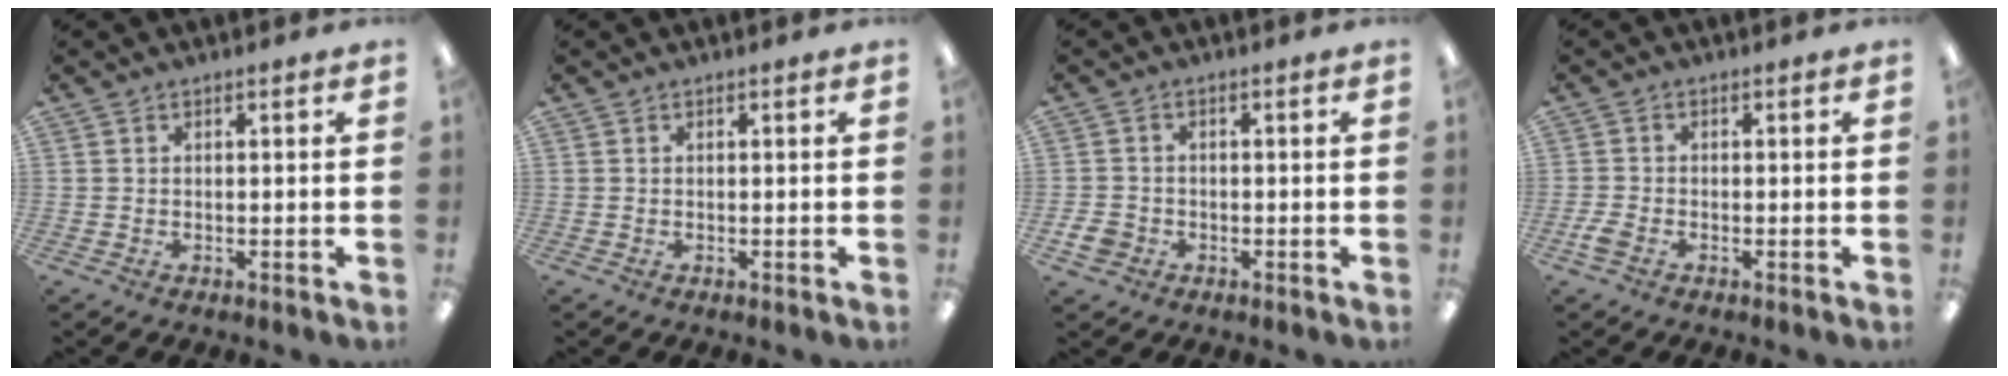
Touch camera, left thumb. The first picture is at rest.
{"total": 0.0}
{"total": 3.6, "force": [-1.5, 3.0, 1.3], "torque": [-0.026, 0.006, -0.028]}
{"total": 2.4, "force": [-1.2, 1.3, 1.6], "torque": [-0.038, -0.001, -0.024]}